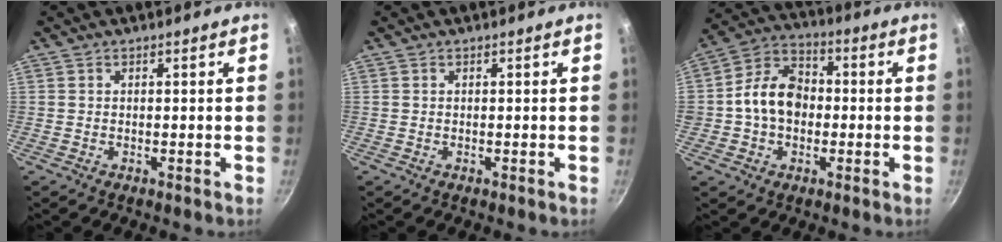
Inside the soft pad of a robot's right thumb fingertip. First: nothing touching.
{"total": 0.0}
{"total": 11.2, "force": [-0.8, 8.8, 6.9], "torque": [-0.090, 0.030, -0.029]}